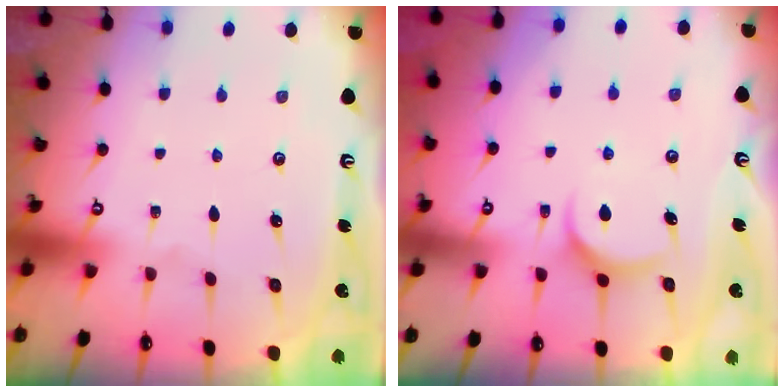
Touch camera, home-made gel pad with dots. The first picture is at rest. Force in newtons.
{"total": 5.5, "press": 5.5, "slide": 0.5}